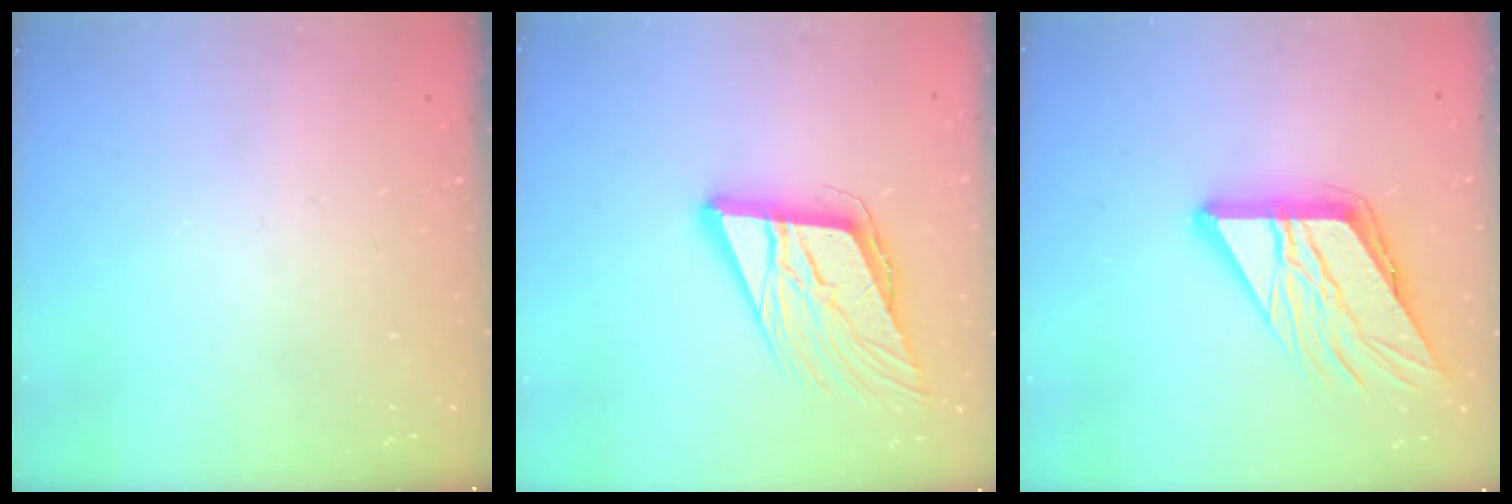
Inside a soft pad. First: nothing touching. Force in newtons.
{"total": 15.0, "press": 14.6, "slide": 3.5}
{"total": 18.8, "press": 18.6, "slide": 2.2}